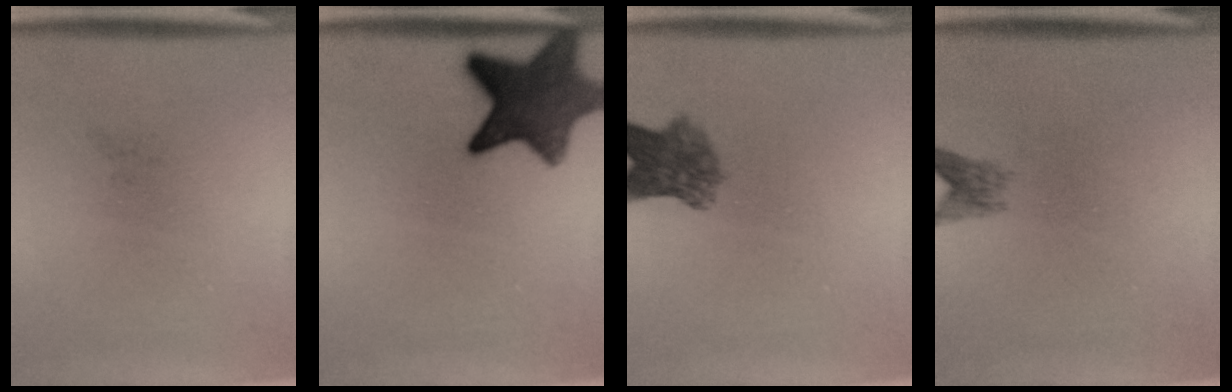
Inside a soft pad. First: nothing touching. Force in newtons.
{"total": 11.3}
{"total": 5.4}
{"total": 1.9}